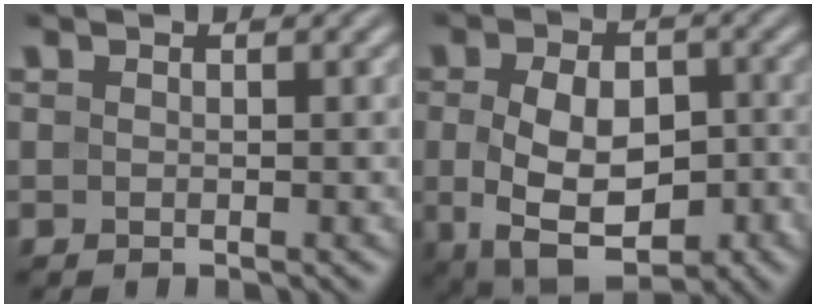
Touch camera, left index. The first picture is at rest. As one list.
[{"total": 8.4, "force": [-1.5, 4.9, 6.7], "torque": [-0.122, -0.015, -0.025]}]